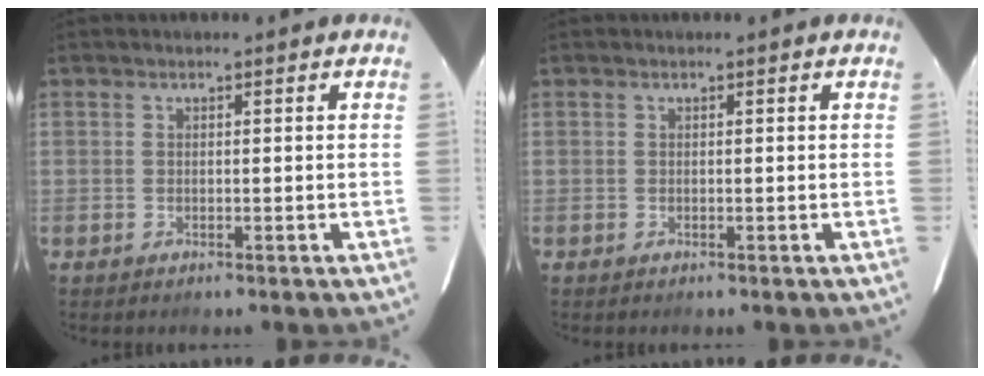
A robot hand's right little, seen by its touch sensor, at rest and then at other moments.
{"total": 0.0}